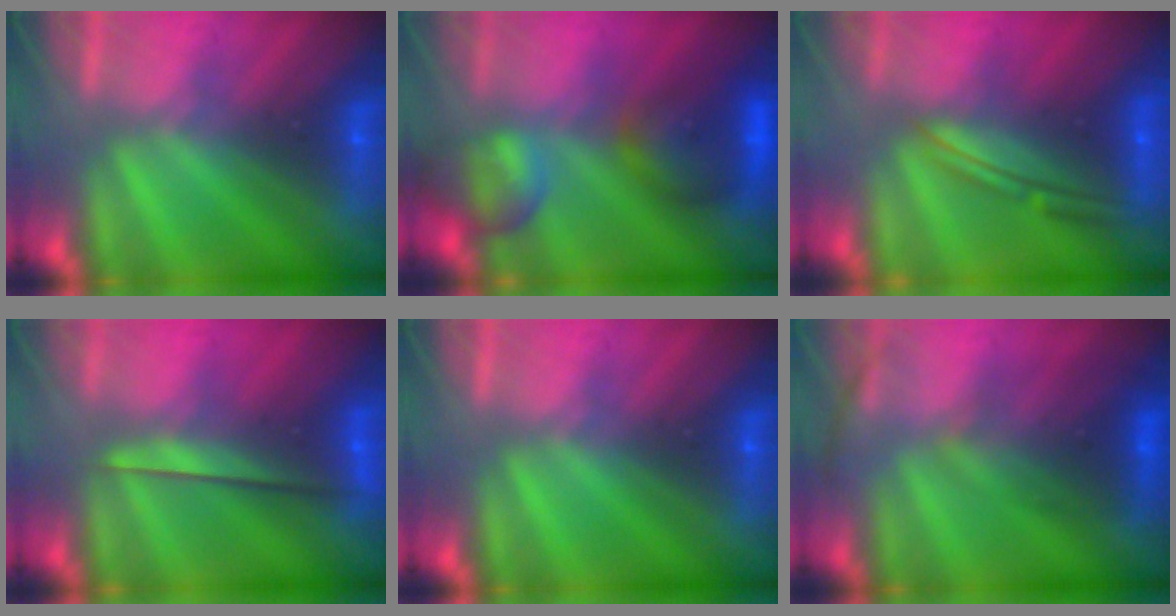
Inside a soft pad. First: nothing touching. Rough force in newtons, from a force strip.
{"total": 6.5}
{"total": 5.5}
{"total": 2.2}
{"total": 0.0}
{"total": 2.7}